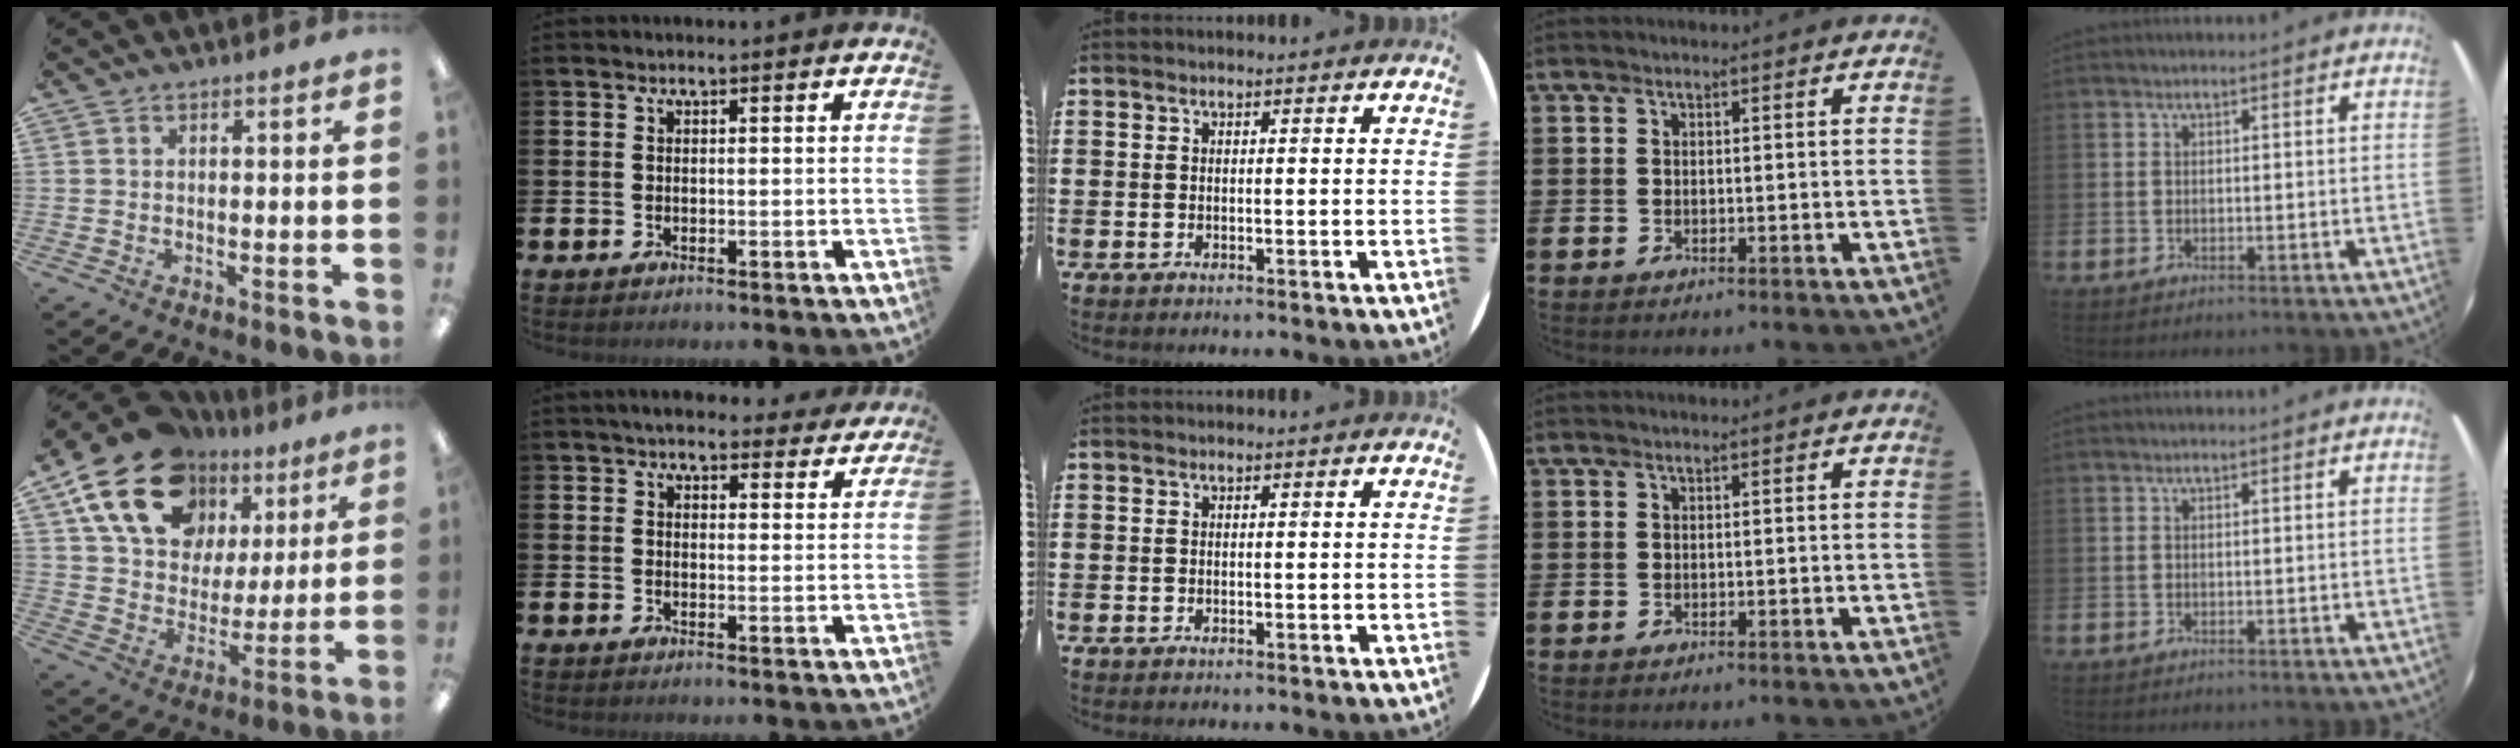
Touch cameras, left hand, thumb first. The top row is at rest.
{"thumb": {"total": 19.9, "force": [11.8, 13.3, 9.1], "torque": [-0.173, -0.048, 0.219]}, "index": {"total": 4.5, "force": [4.2, 1.3, 1.0], "torque": [-0.021, -0.019, 0.075]}}